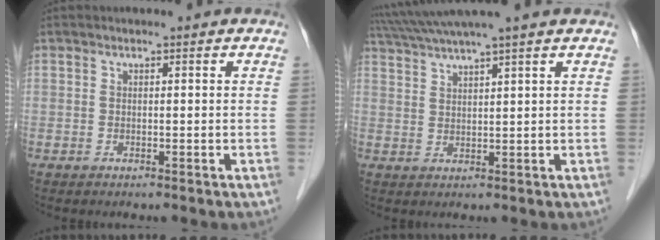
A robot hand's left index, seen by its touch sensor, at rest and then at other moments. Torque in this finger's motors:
{"motor_torque": [0.13, -0.57, 0.60, 0.21]}